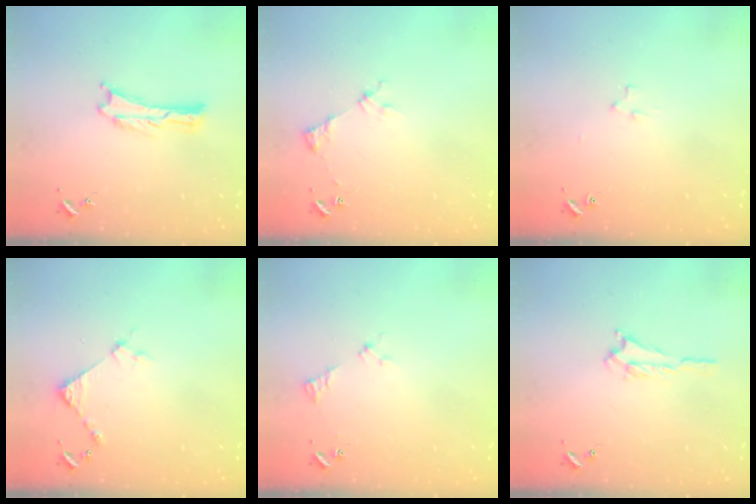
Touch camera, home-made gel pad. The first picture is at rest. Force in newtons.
{"total": 2.9, "press": 2.9, "slide": 0.4}
{"total": 2.2, "press": 2.2, "slide": 0.2}
{"total": 3.5, "press": 3.5, "slide": 0.3}
{"total": 2.5, "press": 2.5, "slide": 0.3}
{"total": 0.7, "press": 0.7, "slide": 0.2}